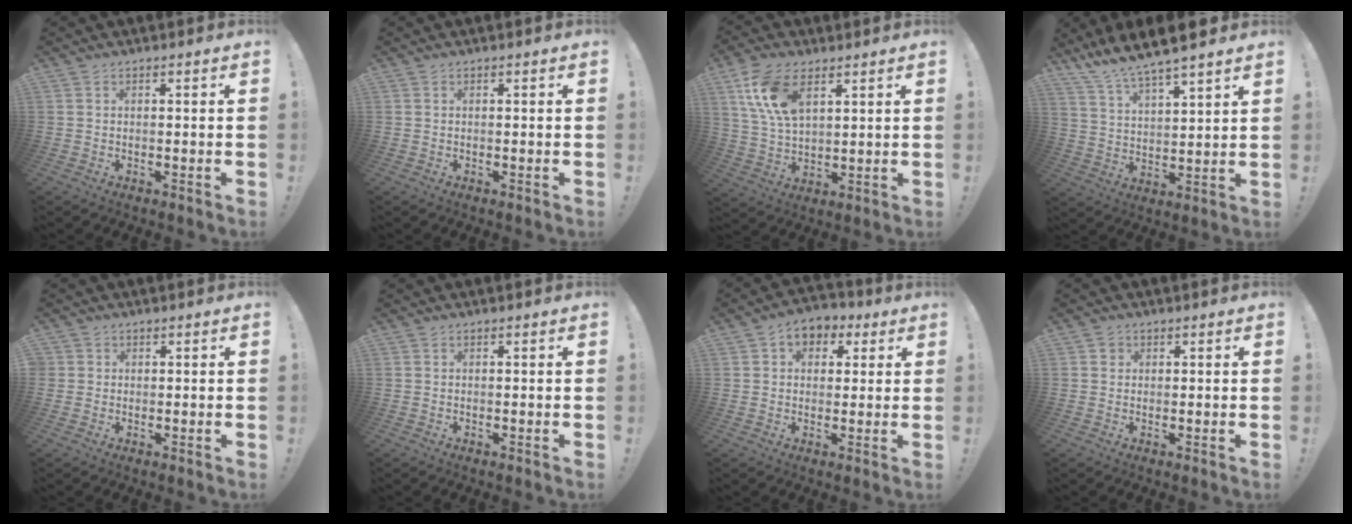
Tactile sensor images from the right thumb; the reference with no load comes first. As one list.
[{"total": 0.0}, {"total": 13.2, "force": [6.3, 7.1, 9.2], "torque": [-0.192, -0.014, 0.118]}, {"total": 9.7, "force": [9.1, 0.8, 3.3], "torque": [-0.076, -0.074, 0.162]}, {"total": 1.4, "force": [0.3, 1.3, 0.0], "torque": [0.001, 0.002, 0.005]}, {"total": 0.0}, {"total": 6.2, "force": [2.2, 4.9, 3.0], "torque": [-0.032, -0.008, 0.041]}, {"total": 1.6, "force": [0.6, 1.4, 0.3], "torque": [-0.005, 0.003, 0.011]}]